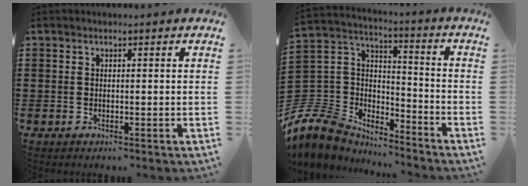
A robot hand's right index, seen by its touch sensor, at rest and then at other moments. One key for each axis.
{"total": 9.4, "fx": -7.5, "fy": 5.4, "fz": 2.0, "tx": -0.098, "ty": -0.001, "tz": -0.154}